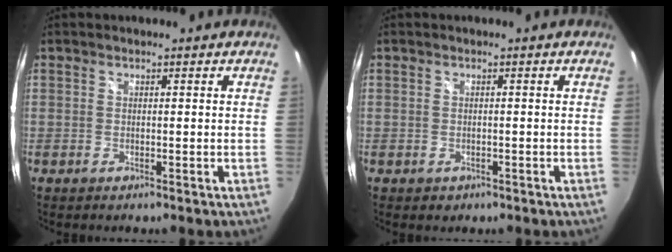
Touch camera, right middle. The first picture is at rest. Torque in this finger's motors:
{"motor_torque": [0.25, -0.31, 0.02, 0.01]}